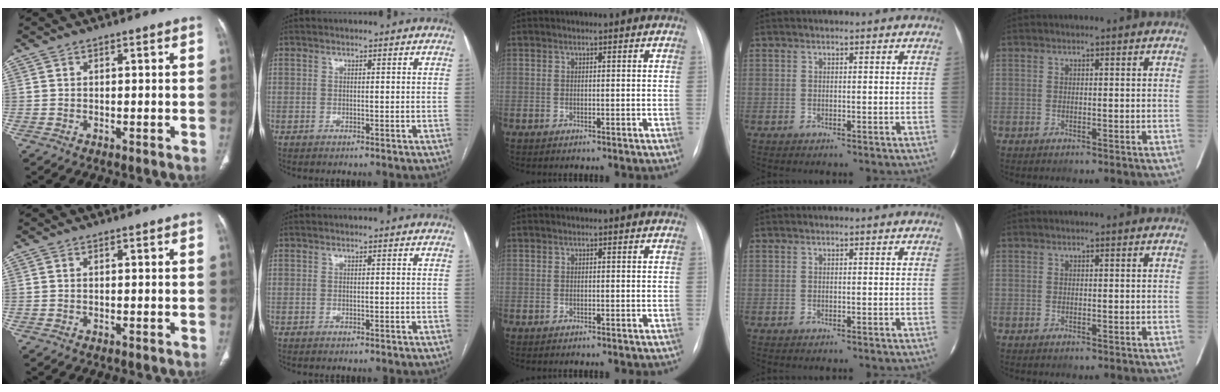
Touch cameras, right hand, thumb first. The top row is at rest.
{}